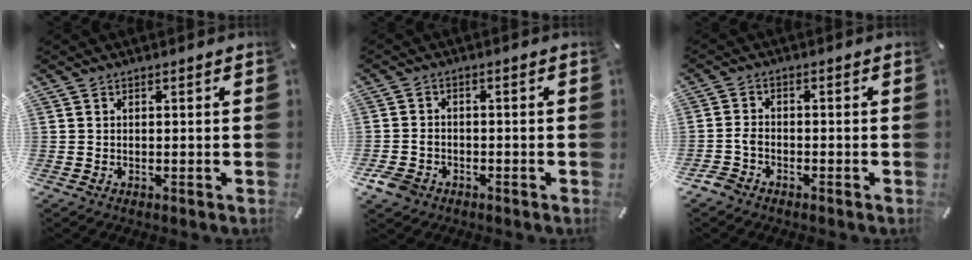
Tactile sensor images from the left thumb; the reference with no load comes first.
{"total": 4.2, "force": [-2.4, 3.2, 1.3], "torque": [-0.040, 0.007, -0.048]}
{"total": 3.2, "force": [-2.2, 2.1, 1.2], "torque": [-0.035, 0.008, -0.045]}